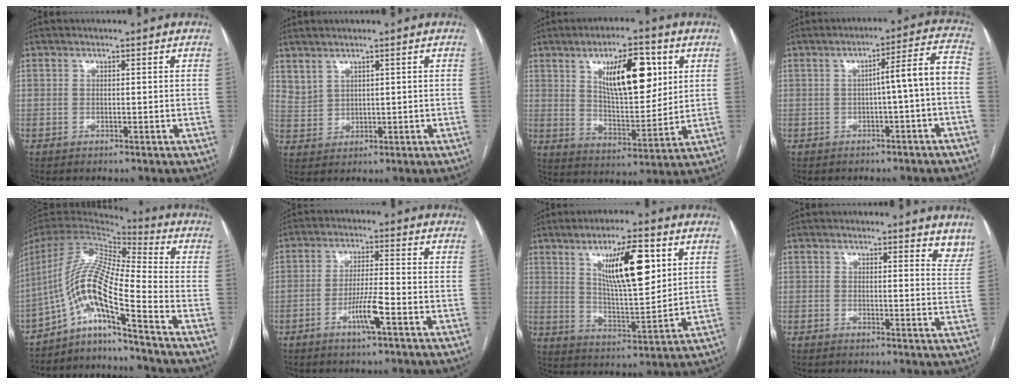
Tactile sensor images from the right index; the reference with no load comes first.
{"total": 3.1, "force": [2.6, 1.5, 0.9], "torque": [-0.021, 0.000, 0.062]}
{"total": 13.5, "force": [5.2, 4.7, 11.5], "torque": [-0.186, 0.005, 0.092]}
{"total": 6.9, "force": [-1.3, 0.0, 6.8], "torque": [-0.089, 0.027, -0.016]}
{"total": 12.9, "force": [-8.4, -0.5, 9.8], "torque": [-0.195, 0.020, -0.156]}
{"total": 5.9, "force": [-2.8, 0.1, 5.1], "torque": [-0.098, -0.005, -0.052]}
{"total": 12.7, "force": [5.2, 2.7, 11.2], "torque": [-0.192, -0.001, 0.095]}
{"total": 7.0, "force": [6.3, 2.0, 2.4], "torque": [0.000, -0.026, 0.049]}